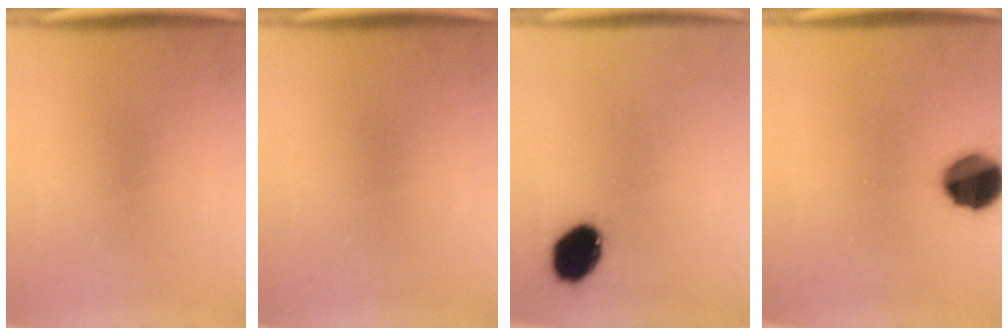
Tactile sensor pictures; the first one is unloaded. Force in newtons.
{"total": 0.0}
{"total": 9.8}
{"total": 12.3}